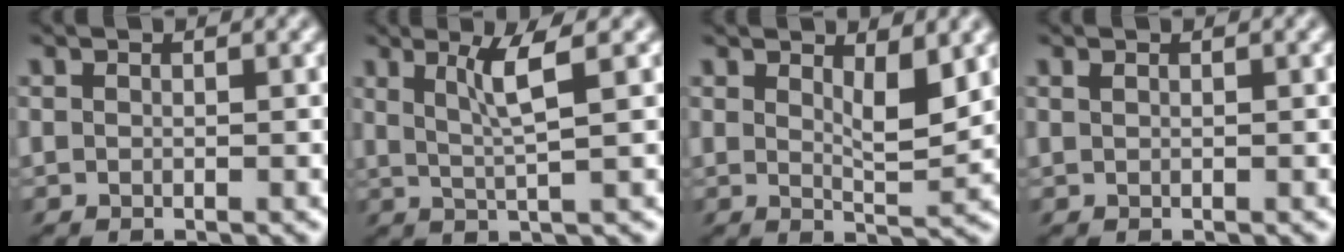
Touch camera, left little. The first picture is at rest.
{"total": 2.9, "force": [1.1, -0.9, 2.5], "torque": [-0.051, -0.005, 0.024]}
{"total": 3.5, "force": [1.8, 1.0, 2.8], "torque": [-0.050, -0.010, 0.031]}
{"total": 0.0}